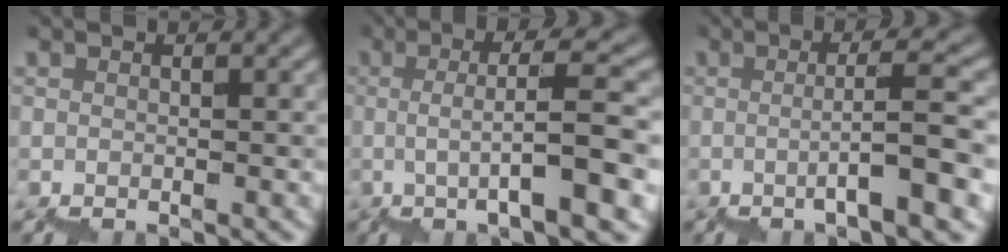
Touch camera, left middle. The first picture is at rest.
{"total": 7.2, "force": [-0.5, 1.0, 7.1], "torque": [-0.112, 0.030, -0.005]}
{"total": 6.4, "force": [-1.3, 0.7, 6.2], "torque": [-0.088, 0.030, -0.023]}